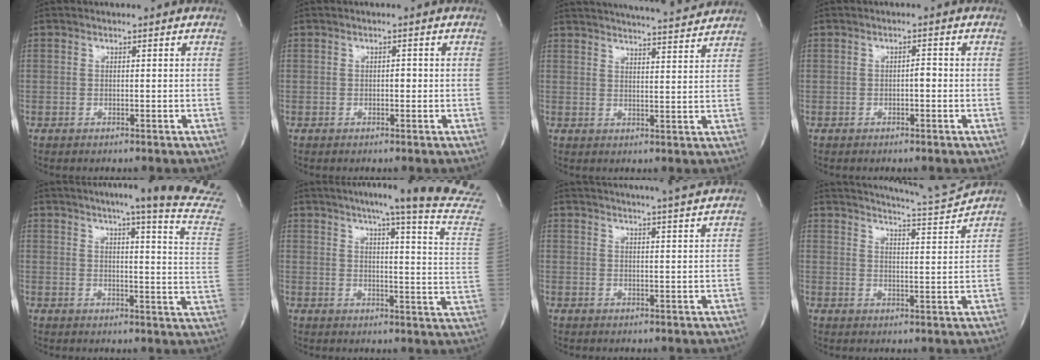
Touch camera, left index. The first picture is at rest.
{"total": 0.7, "force": [-0.1, 0.4, 0.6], "torque": [-0.006, 0.003, -0.002]}
{"total": 16.0, "force": [15.1, 0.7, 5.3], "torque": [-0.087, -0.002, 0.199]}
{"total": 1.1, "force": [-0.3, 0.3, 1.0], "torque": [-0.013, 0.004, -0.006]}
{"total": 19.4, "force": [16.4, -1.7, 10.2], "torque": [-0.138, -0.080, 0.189]}
{"total": 22.2, "force": [18.9, -2.1, 11.5], "torque": [-0.163, -0.080, 0.225]}
{"total": 14.6, "force": [13.4, -0.6, 5.6], "torque": [-0.097, -0.008, 0.171]}
{"total": 9.7, "force": [9.4, -1.8, 1.7], "torque": [-0.037, -0.035, 0.135]}